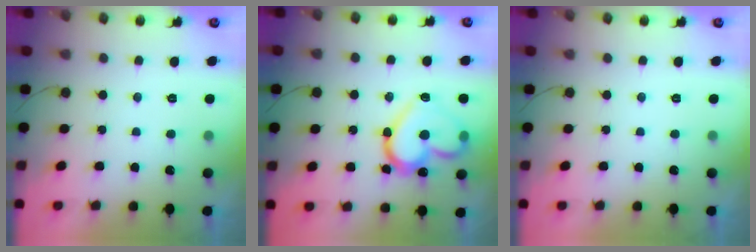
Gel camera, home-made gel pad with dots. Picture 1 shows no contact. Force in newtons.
{"total": 17.6, "press": 17.6, "slide": 1.6}
{"total": 0.0}